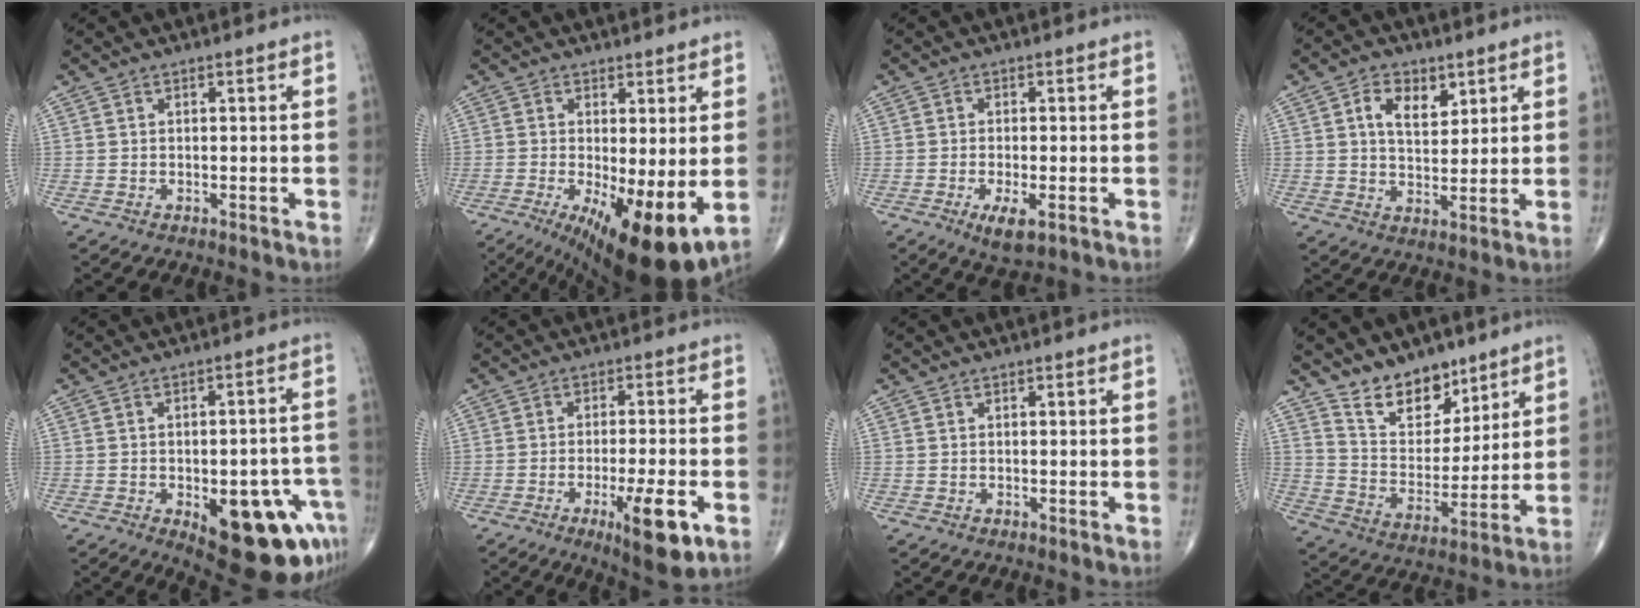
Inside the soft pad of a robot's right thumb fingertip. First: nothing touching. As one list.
[{"total": 13.5, "force": [-2.7, 4.0, 12.6], "torque": [-0.197, -0.024, -0.027]}, {"total": 4.7, "force": [-2.0, 1.5, 4.0], "torque": [-0.072, -0.010, -0.031]}, {"total": 6.9, "force": [3.0, 4.1, 4.6], "torque": [-0.058, -0.017, 0.051]}, {"total": 19.0, "force": [-7.8, 8.2, 15.2], "torque": [-0.133, 0.029, -0.082]}, {"total": 10.3, "force": [-4.1, 2.1, 9.1], "torque": [-0.140, -0.005, -0.059]}, {"total": 0.0}, {"total": 11.8, "force": [8.8, 6.2, 4.7], "torque": [-0.045, -0.071, 0.167]}]